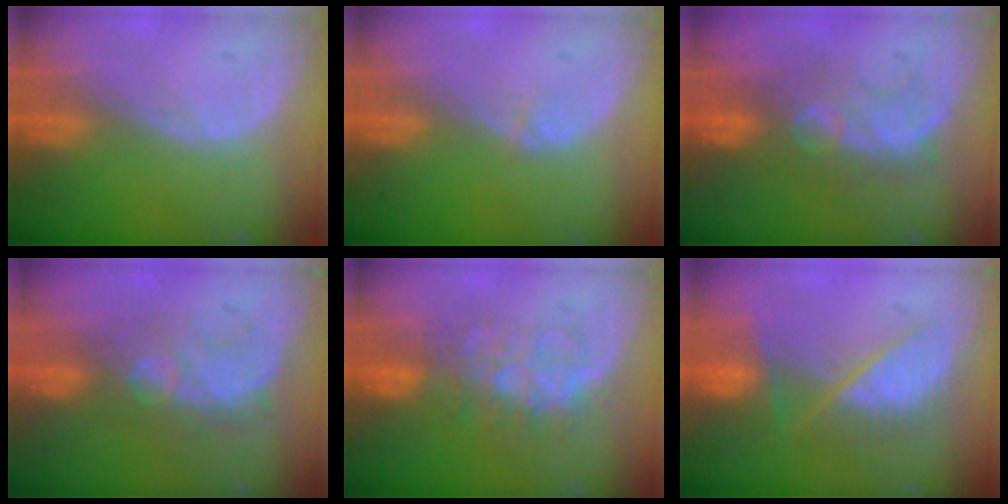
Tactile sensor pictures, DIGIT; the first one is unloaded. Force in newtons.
{"total": 0.5, "press": 0.5, "slide": 0.1}
{"total": 8.1, "press": 7.9, "slide": 1.7}
{"total": 8.2, "press": 7.3, "slide": 3.7}
{"total": 8.0, "press": 7.3, "slide": 3.2}
{"total": 7.3, "press": 7.3, "slide": 0.5}